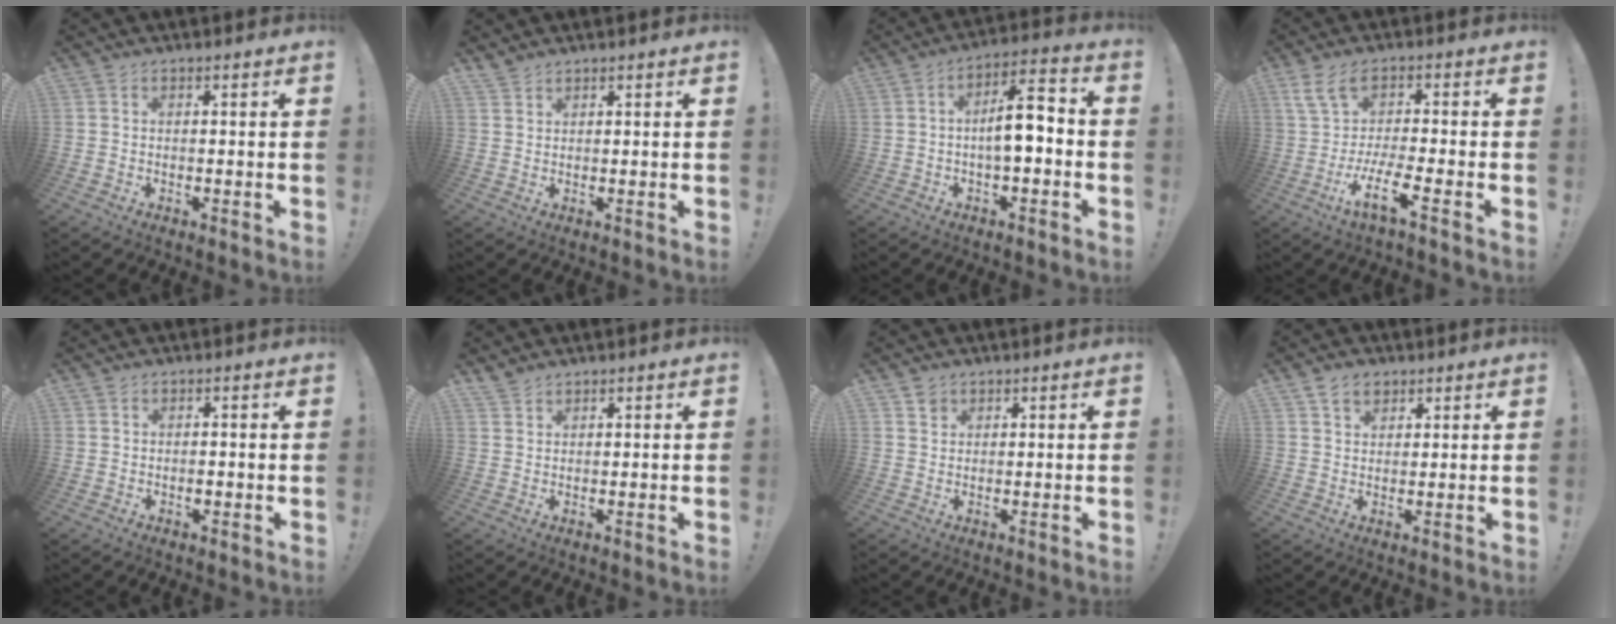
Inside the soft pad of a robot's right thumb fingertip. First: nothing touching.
{"total": 1.9, "force": [1.8, 0.5, 0.4], "torque": [-0.006, -0.012, 0.034]}
{"total": 10.2, "force": [-1.2, 3.5, 9.5], "torque": [-0.135, 0.007, -0.022]}
{"total": 10.7, "force": [-1.7, 2.4, 10.3], "torque": [-0.217, -0.005, -0.032]}
{"total": 1.9, "force": [0.4, 1.9, 0.3], "torque": [0.010, -0.010, 0.004]}
{"total": 2.5, "force": [2.3, 0.8, 0.6], "torque": [-0.010, -0.015, 0.043]}
{"total": 2.3, "force": [1.6, 1.6, 0.3], "torque": [0.009, -0.011, 0.027]}
{"total": 4.9, "force": [3.1, 3.3, 1.9], "torque": [-0.031, -0.008, 0.058]}